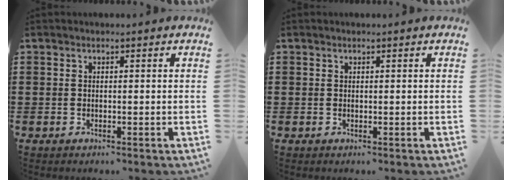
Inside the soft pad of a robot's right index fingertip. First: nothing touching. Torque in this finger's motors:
{"motor_torque": [0.28, -0.21, 0.03, 0.01]}